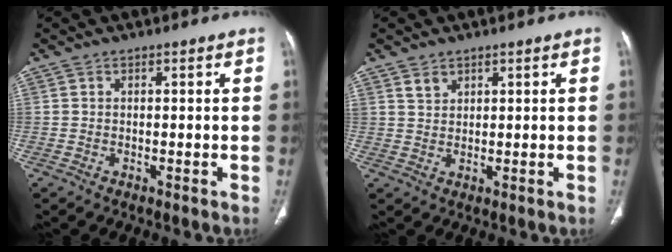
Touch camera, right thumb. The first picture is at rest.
{"total": 2.2, "force": [1.6, 1.2, 0.8], "torque": [-0.007, -0.008, 0.034]}